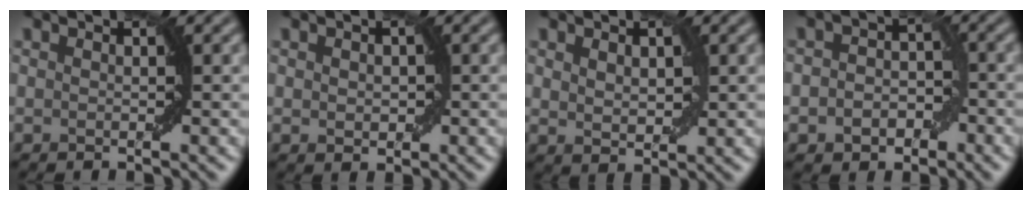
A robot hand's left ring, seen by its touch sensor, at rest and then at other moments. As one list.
[{"total": 1.4, "force": [0.1, 1.0, 1.0], "torque": [-0.014, 0.002, 0.003]}, {"total": 2.0, "force": [0.8, 1.1, 1.5], "torque": [-0.026, -0.003, 0.020]}, {"total": 4.0, "force": [-1.3, 2.9, 2.3], "torque": [-0.019, -0.002, -0.028]}]